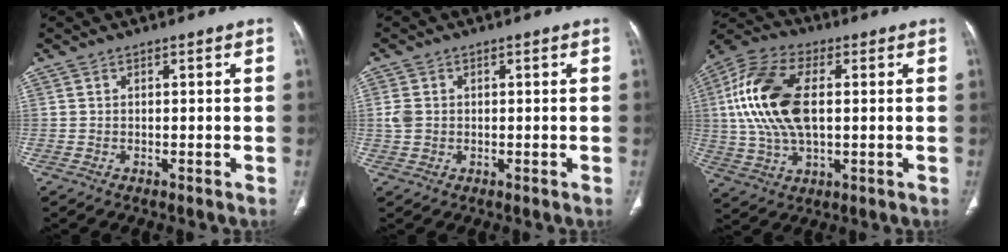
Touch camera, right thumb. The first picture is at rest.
{"total": 2.7, "force": [0.1, 2.2, 1.6], "torque": [-0.039, 0.002, 0.003]}
{"total": 17.7, "force": [2.2, 9.7, 14.7], "torque": [-0.306, 0.013, 0.039]}